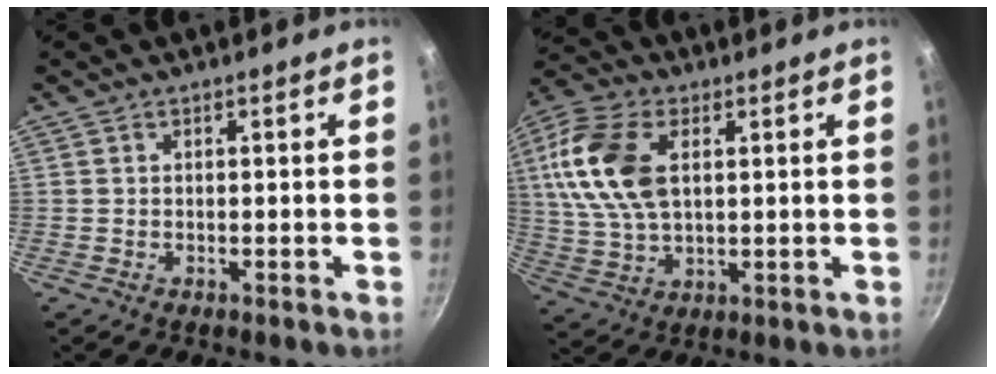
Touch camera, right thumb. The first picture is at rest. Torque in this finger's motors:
{"motor_torque": [-0.56, 1.09, 1.45, 0.74, 0.18]}